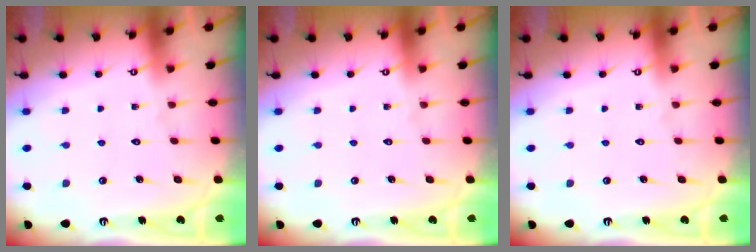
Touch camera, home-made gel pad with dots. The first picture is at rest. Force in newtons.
{"total": 0.0}
{"total": 0.0}